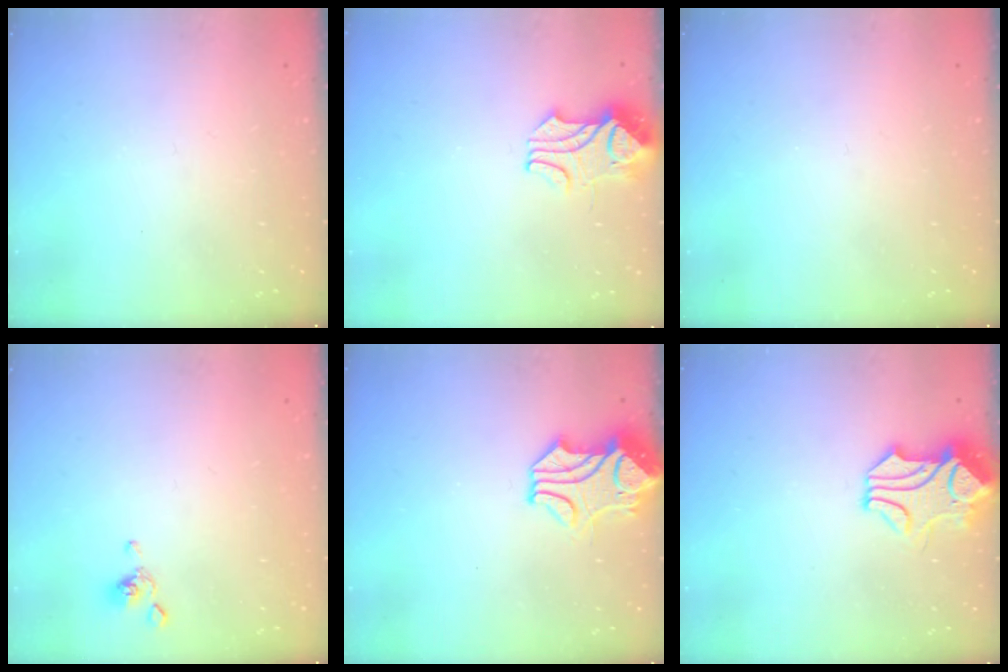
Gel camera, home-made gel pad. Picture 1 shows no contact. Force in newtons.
{"total": 2.2, "press": 2.0, "slide": 0.8}
{"total": 0.0}
{"total": 2.3, "press": 2.2, "slide": 0.5}
{"total": 2.5, "press": 2.3, "slide": 1.0}
{"total": 1.3, "press": 0.7, "slide": 1.1}